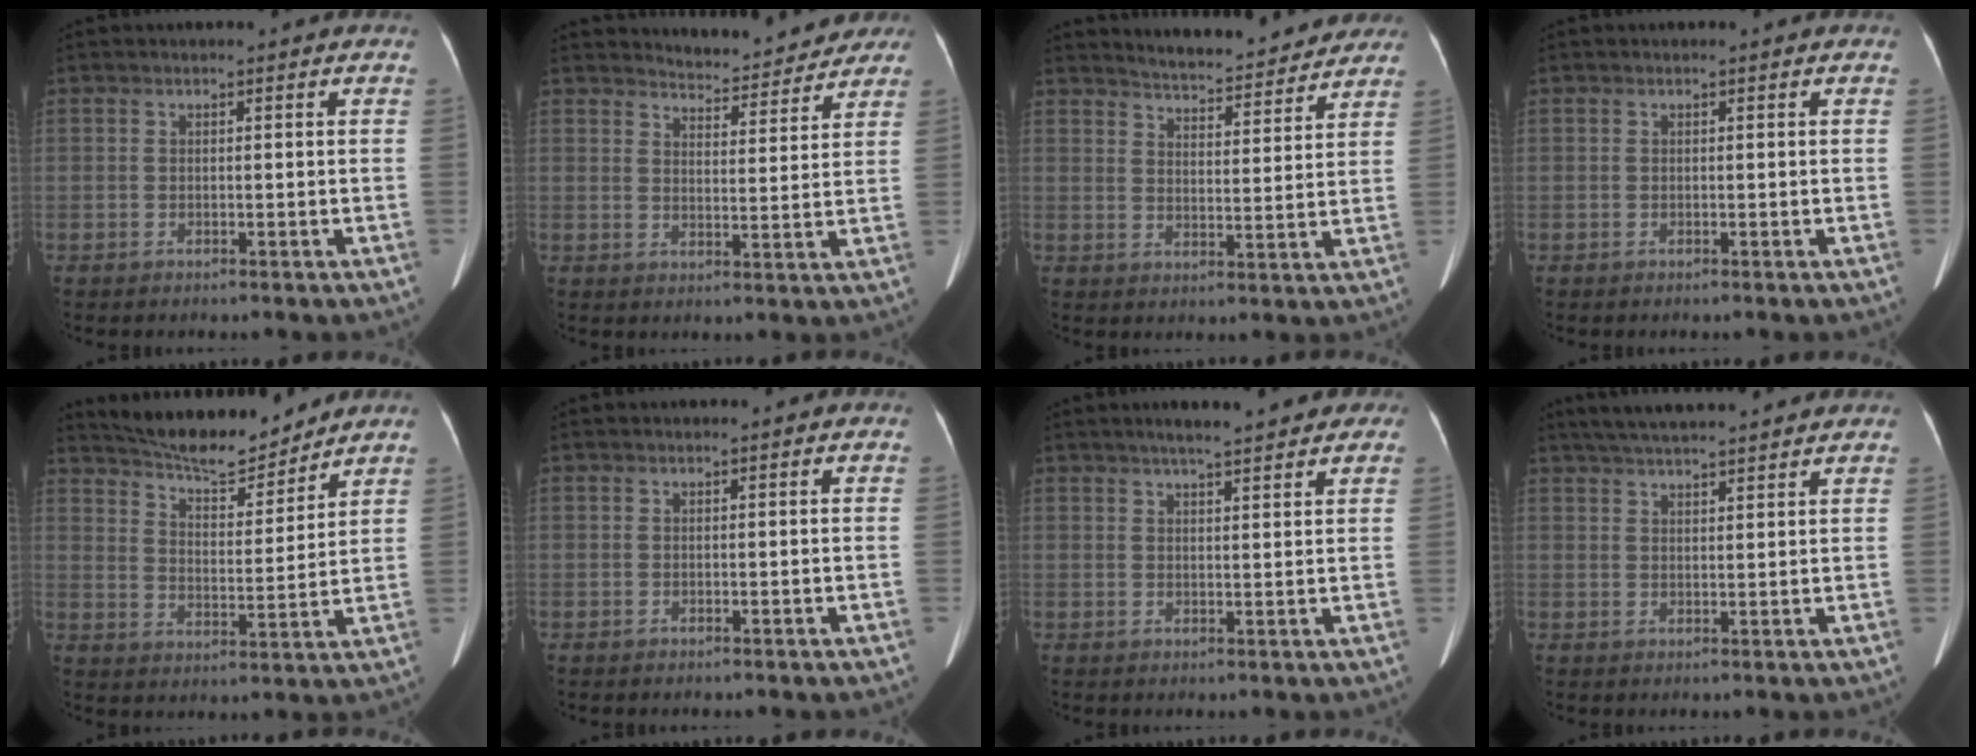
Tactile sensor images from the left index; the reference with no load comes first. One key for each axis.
{"total": 9.2, "fx": 8.9, "fy": 1.8, "fz": 1.1, "tx": -0.008, "ty": 0.000, "tz": 0.109}
{"total": 12.9, "fx": 12.3, "fy": 2.1, "fz": 3.4, "tx": -0.038, "ty": -0.005, "tz": 0.159}
{"total": 0.0}
{"total": 12.4, "fx": 11.5, "fy": 1.9, "fz": 4.1, "tx": -0.072, "ty": 0.001, "tz": 0.188}
{"total": 0.0}
{"total": 7.7, "fx": 6.3, "fy": 1.2, "fz": 4.3, "tx": -0.051, "ty": 0.020, "tz": 0.079}
{"total": 10.9, "fx": 9.7, "fy": 0.7, "fz": 4.9, "tx": -0.080, "ty": 0.033, "tz": 0.141}